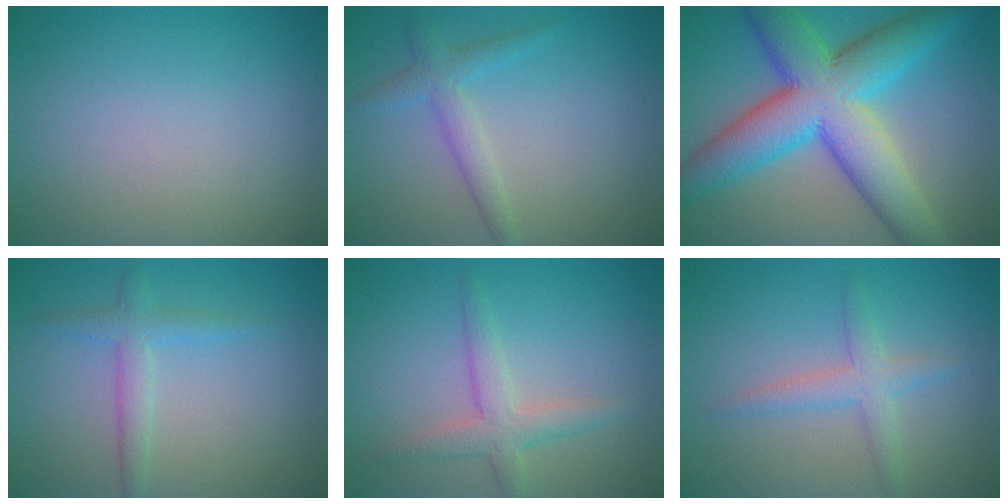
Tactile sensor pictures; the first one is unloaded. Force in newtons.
{"total": 2.4, "press": 2.4, "slide": 0.1}
{"total": 12.1, "press": 12.1, "slide": 0.2}
{"total": 2.4, "press": 2.4, "slide": 0.2}
{"total": 2.9, "press": 2.9, "slide": 0.2}
{"total": 2.5, "press": 2.5, "slide": 0.2}